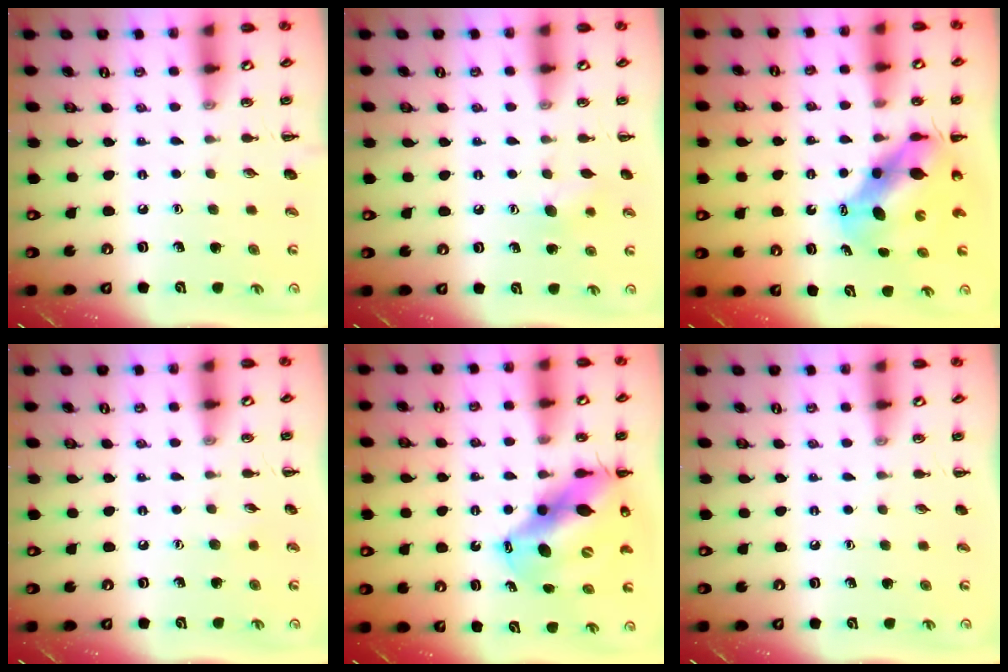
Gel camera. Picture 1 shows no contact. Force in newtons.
{"total": 6.5, "press": 6.4, "slide": 1.2}
{"total": 8.1, "press": 7.9, "slide": 1.6}
{"total": 3.6, "press": 3.5, "slide": 1.0}
{"total": 15.0, "press": 14.4, "slide": 4.2}
{"total": 0.0}